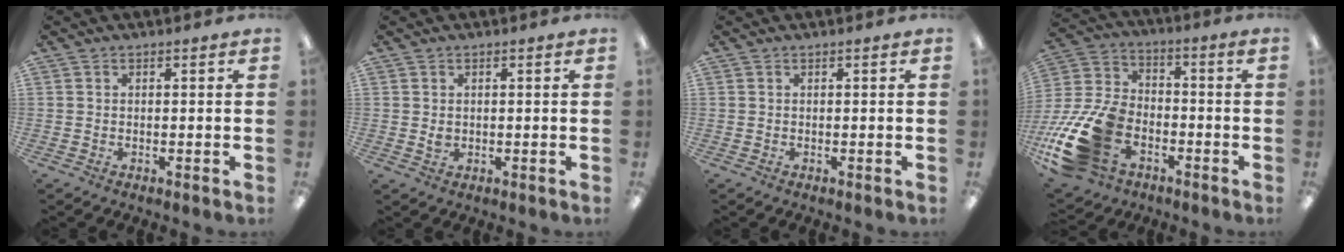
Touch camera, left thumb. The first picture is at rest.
{"total": 1.5, "force": [0.4, 1.1, 1.0], "torque": [-0.013, 0.001, 0.004]}
{"total": 0.0}
{"total": 18.7, "force": [-7.9, 11.9, 12.1], "torque": [-0.265, 0.041, -0.134]}